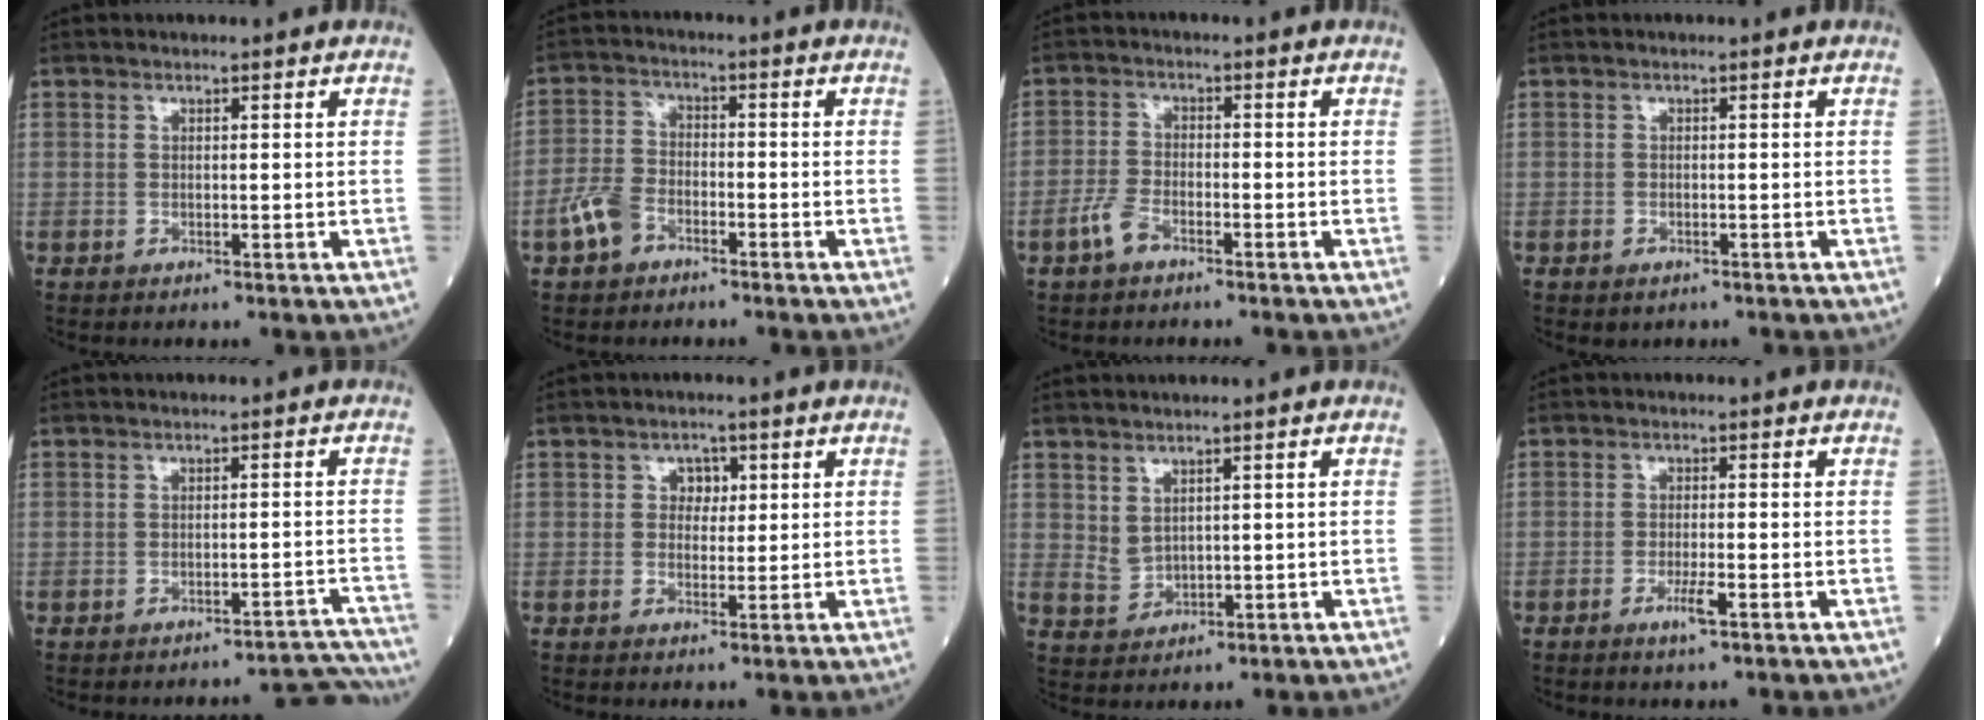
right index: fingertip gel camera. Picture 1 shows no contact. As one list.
[{"total": 5.3, "force": [-3.2, 2.9, 3.0], "torque": [-0.076, 0.008, -0.068]}, {"total": 3.5, "force": [-2.4, 1.3, 2.2], "torque": [-0.052, 0.003, -0.050]}, {"total": 1.0, "force": [-0.6, 0.6, 0.5], "torque": [-0.012, -0.001, -0.004]}, {"total": 6.6, "force": [-6.6, -0.3, -0.6], "torque": [0.028, 0.018, -0.074]}, {"total": 2.5, "force": [0.8, 1.9, 1.4], "torque": [-0.016, 0.003, 0.010]}, {"total": 2.7, "force": [1.3, 1.7, 1.5], "torque": [-0.038, 0.000, 0.039]}, {"total": 2.6, "force": [-1.3, 0.0, 2.2], "torque": [-0.044, -0.004, -0.021]}]